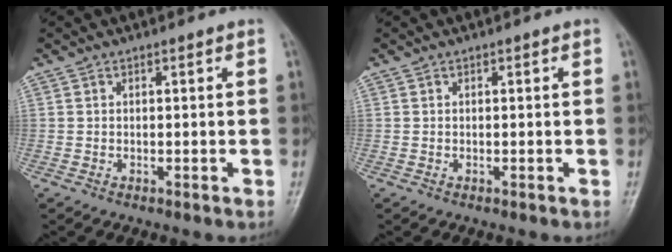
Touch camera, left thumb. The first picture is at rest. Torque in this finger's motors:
{"motor_torque": [0.00, 0.00, 0.00, 0.00, 0.00]}